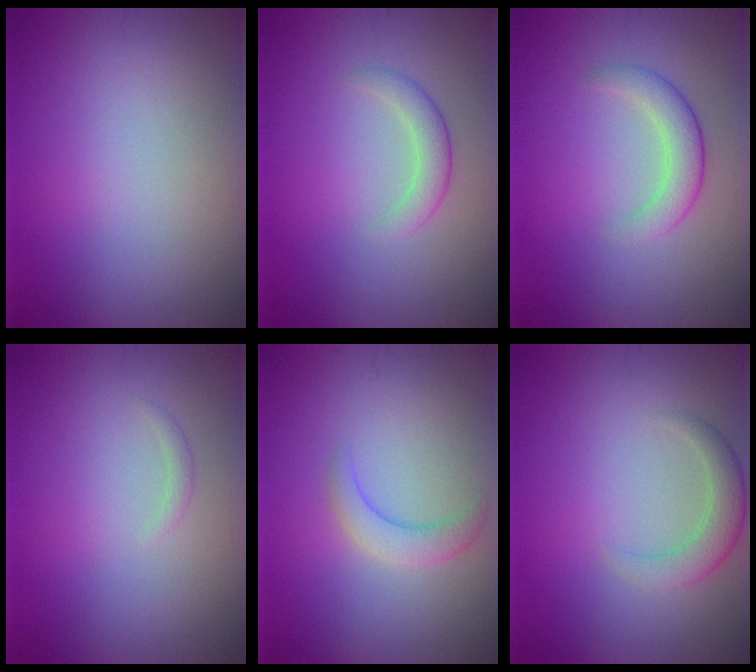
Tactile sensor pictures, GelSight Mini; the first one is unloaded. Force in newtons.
{"total": 2.0, "press": 2.0, "slide": 0.1}
{"total": 2.8, "press": 2.8, "slide": 0.2}
{"total": 0.6, "press": 0.6, "slide": 0.1}
{"total": 2.1, "press": 2.1, "slide": 0.3}
{"total": 2.6, "press": 2.6, "slide": 0.1}